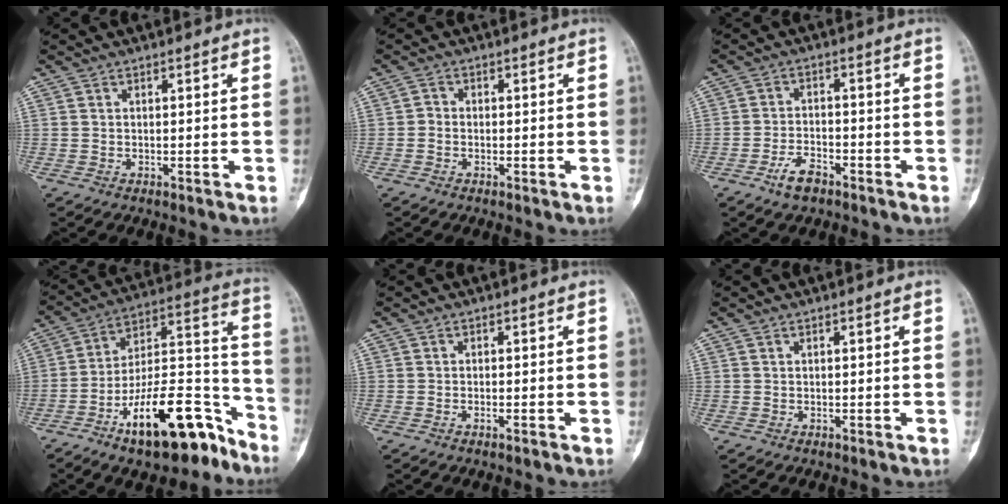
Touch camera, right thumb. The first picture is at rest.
{"total": 1.1, "force": [-0.4, 0.9, 0.5], "torque": [0.004, 0.004, -0.012]}
{"total": 4.8, "force": [-3.2, 2.2, 2.8], "torque": [-0.053, 0.020, -0.058]}
{"total": 21.5, "force": [-13.0, 8.2, 15.0], "torque": [-0.220, 0.102, -0.216]}
{"total": 0.6, "force": [-0.3, 0.1, 0.5], "torque": [-0.014, 0.003, -0.005]}
{"total": 0.0}